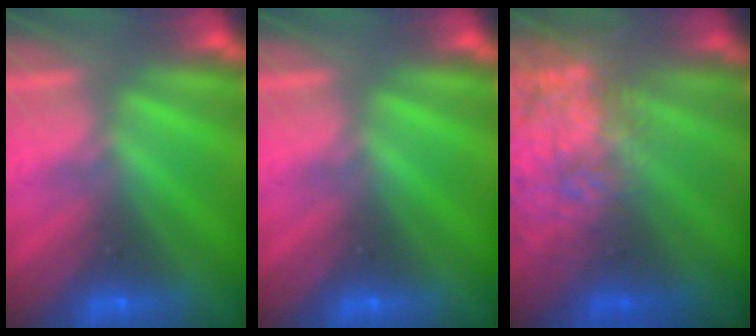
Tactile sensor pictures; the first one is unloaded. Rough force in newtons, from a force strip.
{"total": 0.0}
{"total": 8.6}